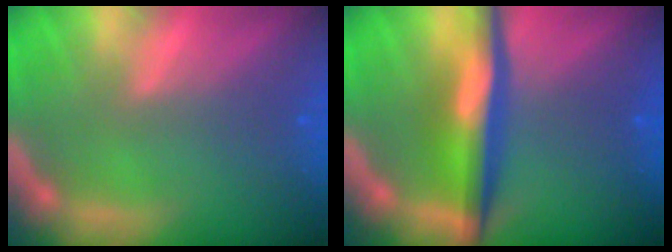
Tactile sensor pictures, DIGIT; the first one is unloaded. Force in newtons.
{"total": 6.0}